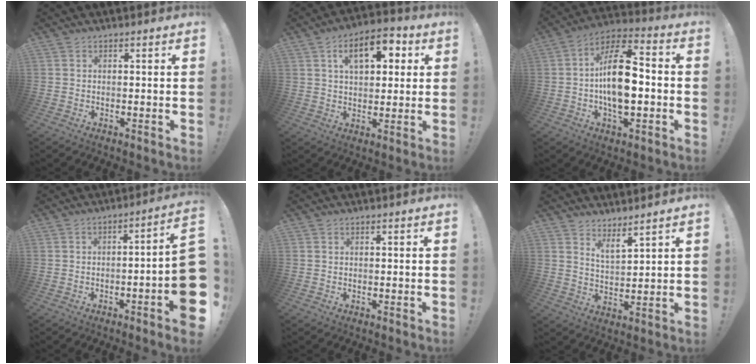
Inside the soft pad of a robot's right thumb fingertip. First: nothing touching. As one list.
[{"total": 12.3, "force": [4.3, 6.9, 9.2], "torque": [-0.126, 0.000, 0.070]}, {"total": 16.7, "force": [-1.7, 8.5, 14.3], "torque": [-0.244, 0.015, -0.032]}, {"total": 12.0, "force": [-3.0, 0.8, 11.6], "torque": [-0.155, 0.000, -0.040]}, {"total": 0.0}, {"total": 5.2, "force": [4.8, 0.5, 2.0], "torque": [-0.037, -0.029, 0.083]}]